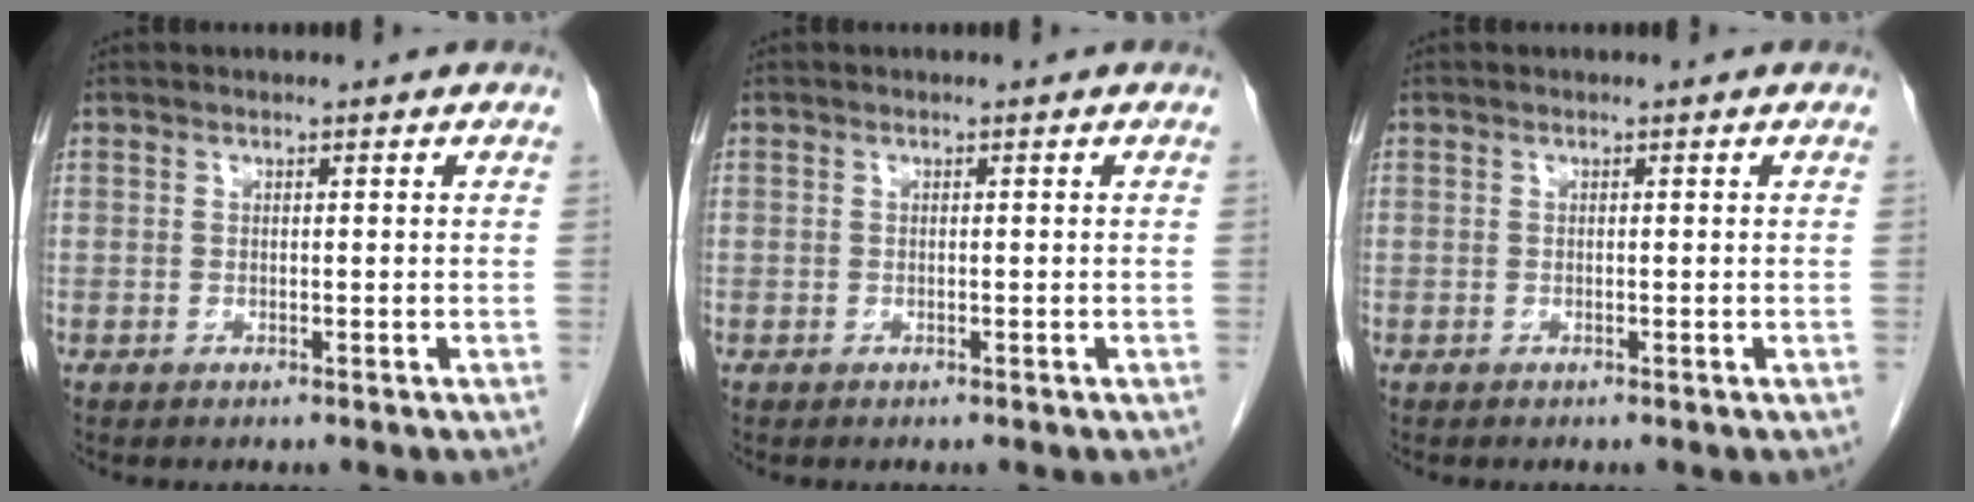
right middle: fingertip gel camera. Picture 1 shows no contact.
{"total": 0.0}
{"total": 0.0}